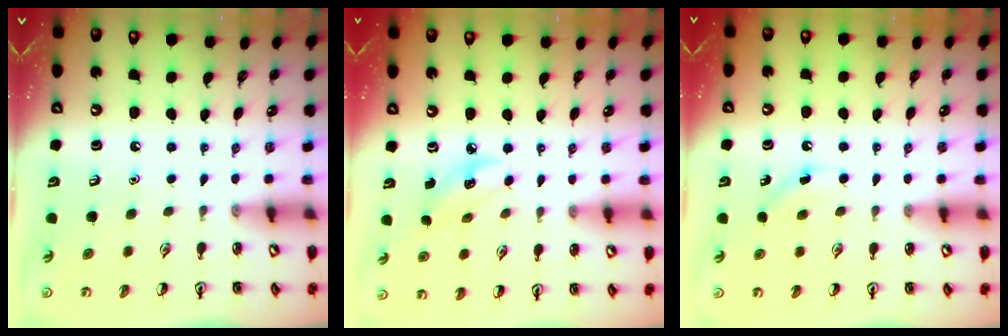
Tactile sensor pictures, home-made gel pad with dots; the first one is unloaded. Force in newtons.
{"total": 2.8, "press": 2.7, "slide": 0.8}
{"total": 2.8, "press": 2.6, "slide": 0.9}